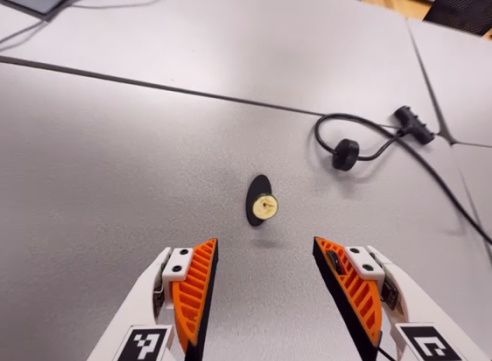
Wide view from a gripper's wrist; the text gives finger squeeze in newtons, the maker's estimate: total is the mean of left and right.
{"total": 0.0}